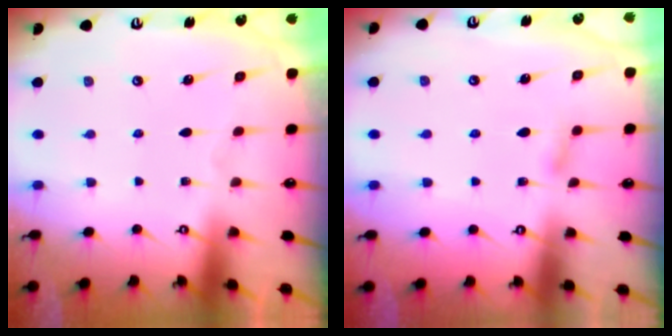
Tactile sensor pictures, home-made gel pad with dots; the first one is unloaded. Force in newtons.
{"total": 4.3, "press": 4.2, "slide": 0.6}